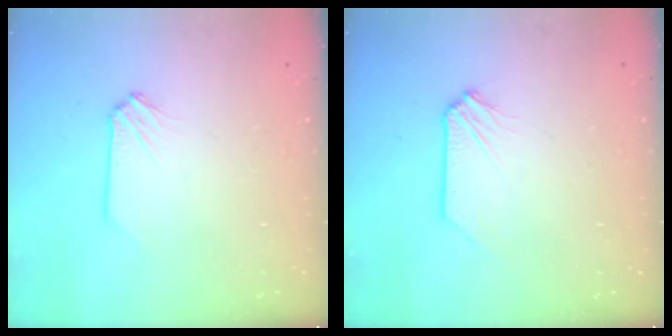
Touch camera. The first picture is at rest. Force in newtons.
{"total": 0.0}